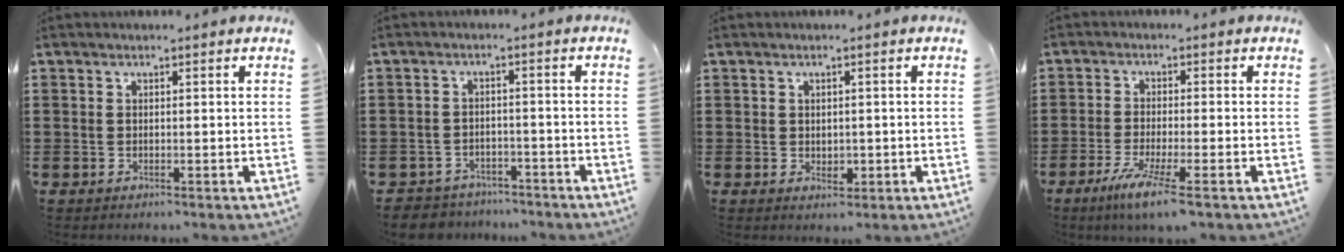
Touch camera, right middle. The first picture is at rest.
{"total": 3.4, "force": [-3.3, 0.8, -0.4], "torque": [-0.012, -0.005, -0.075]}
{"total": 1.4, "force": [0.3, 1.3, 0.5], "torque": [-0.006, 0.000, 0.004]}
{"total": 5.5, "force": [-3.6, 0.2, 4.1], "torque": [-0.087, -0.019, -0.065]}